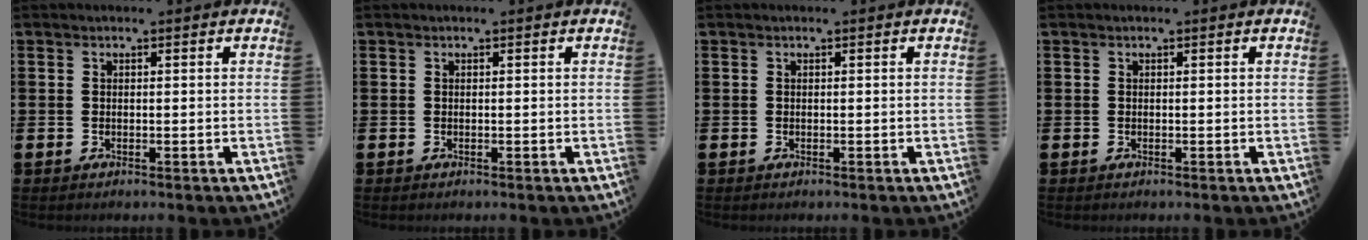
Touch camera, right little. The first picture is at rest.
{"total": 0.0}
{"total": 0.0}
{"total": 0.0}